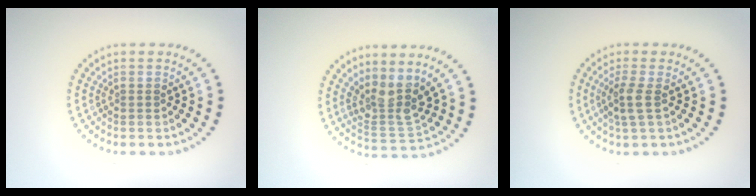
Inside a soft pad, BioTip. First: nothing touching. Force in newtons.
{"total": 3.7, "press": 2.9, "slide": 2.2}
{"total": 2.0, "press": 1.7, "slide": 1.1}